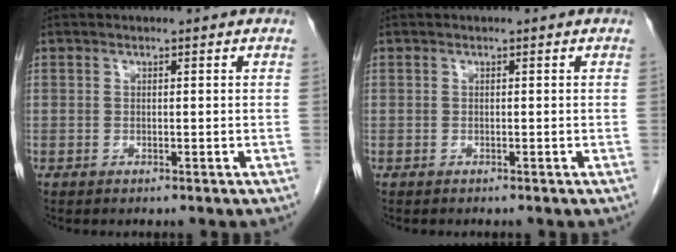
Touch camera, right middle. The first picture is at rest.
{"total": 0.0}